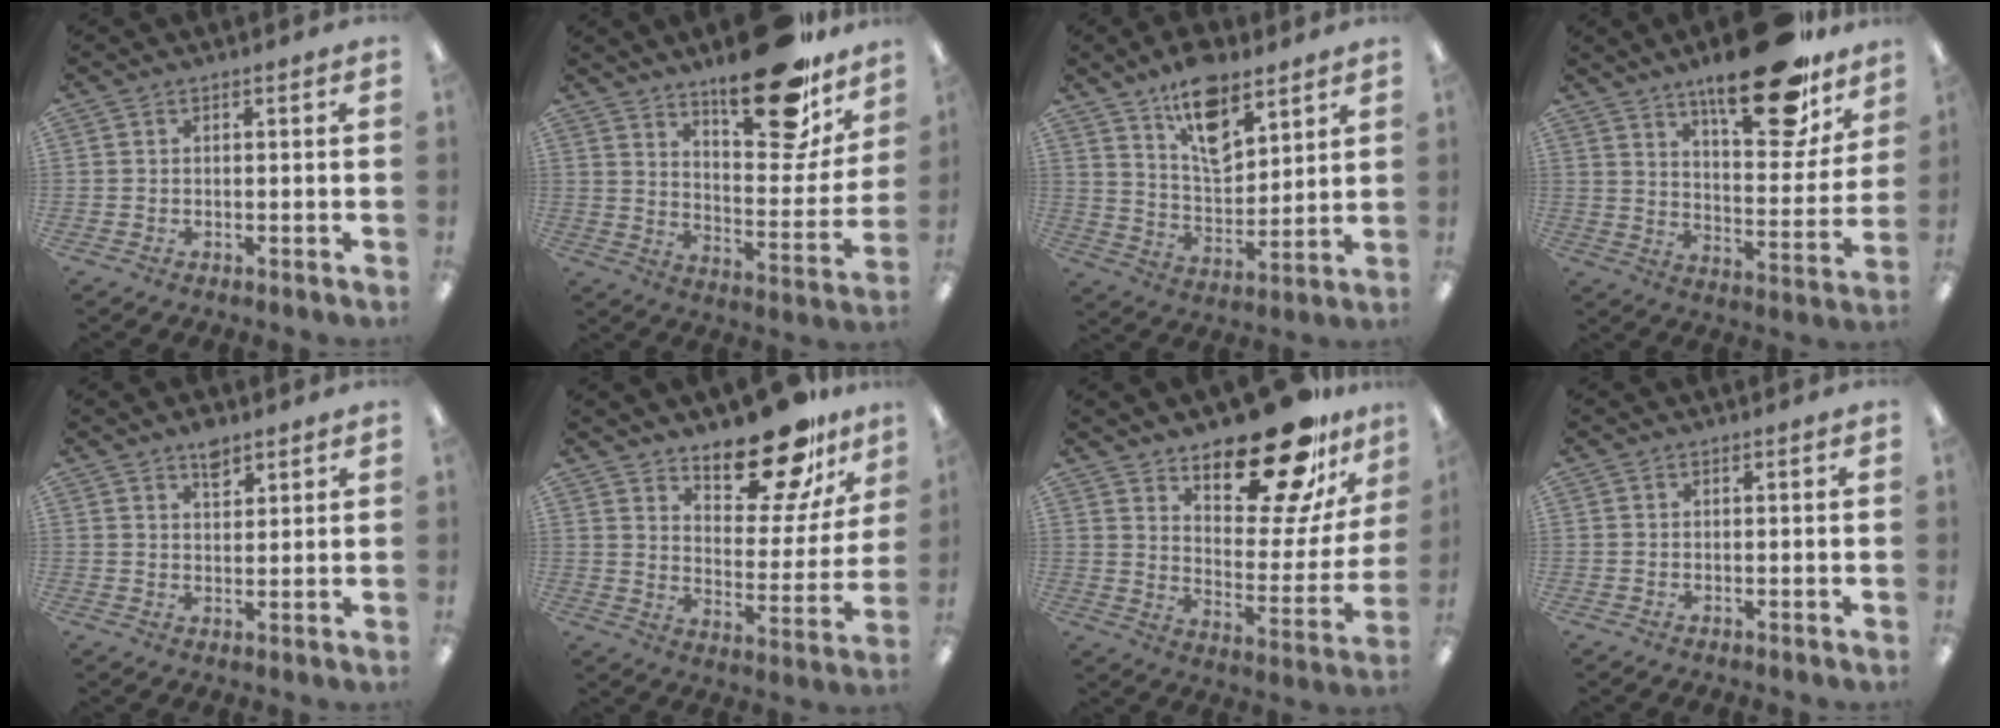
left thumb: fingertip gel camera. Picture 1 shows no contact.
{"total": 22.4, "force": [16.5, 8.1, 12.7], "torque": [-0.167, -0.114, 0.273]}
{"total": 13.6, "force": [9.4, 6.4, 7.4], "torque": [-0.121, -0.048, 0.168]}
{"total": 23.0, "force": [16.1, 8.0, 14.3], "torque": [-0.200, -0.100, 0.260]}
{"total": 4.6, "force": [3.4, 2.2, 2.3], "torque": [-0.020, -0.019, 0.056]}
{"total": 18.8, "force": [15.0, 7.2, 8.7], "torque": [-0.122, -0.111, 0.254]}
{"total": 21.7, "force": [17.1, 7.6, 11.0], "torque": [-0.152, -0.127, 0.285]}
{"total": 0.0}